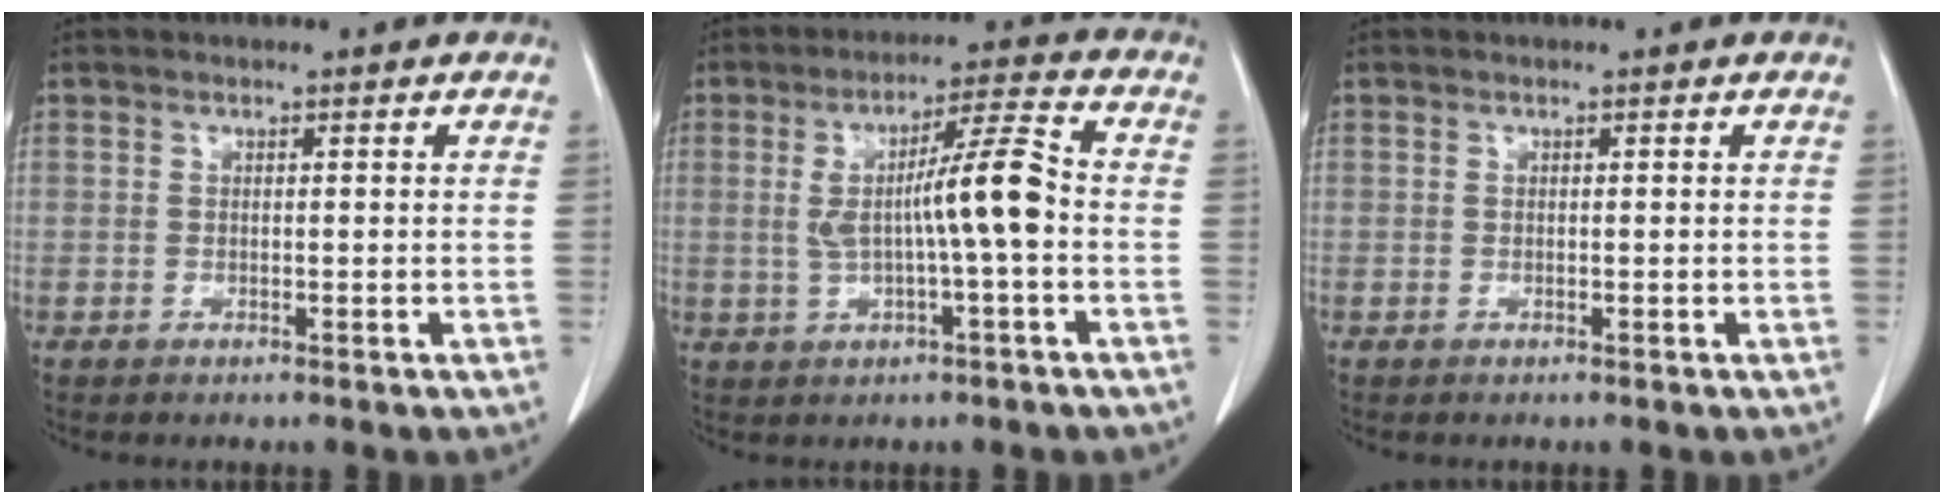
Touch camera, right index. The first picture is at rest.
{"total": 9.2, "force": [-0.4, 0.2, 9.2], "torque": [-0.158, 0.016, -0.009]}
{"total": 0.0}